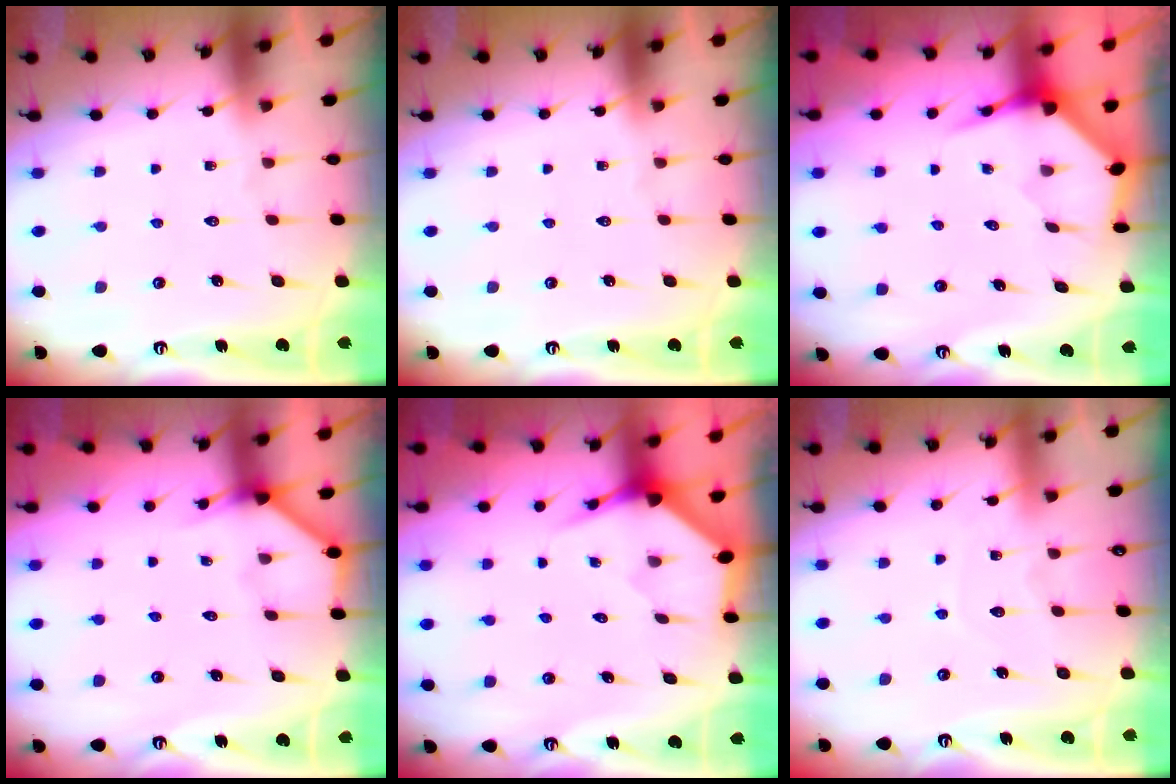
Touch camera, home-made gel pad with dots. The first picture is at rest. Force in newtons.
{"total": 0.0}
{"total": 4.0, "press": 4.0, "slide": 0.4}
{"total": 3.5, "press": 3.4, "slide": 0.4}
{"total": 3.5, "press": 3.5, "slide": 0.3}
{"total": 4.5, "press": 4.5, "slide": 0.5}